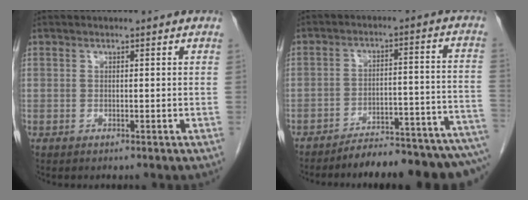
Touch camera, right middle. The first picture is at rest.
{"total": 18.1, "force": [-16.2, 1.7, 8.0], "torque": [-0.052, 0.025, -0.217]}